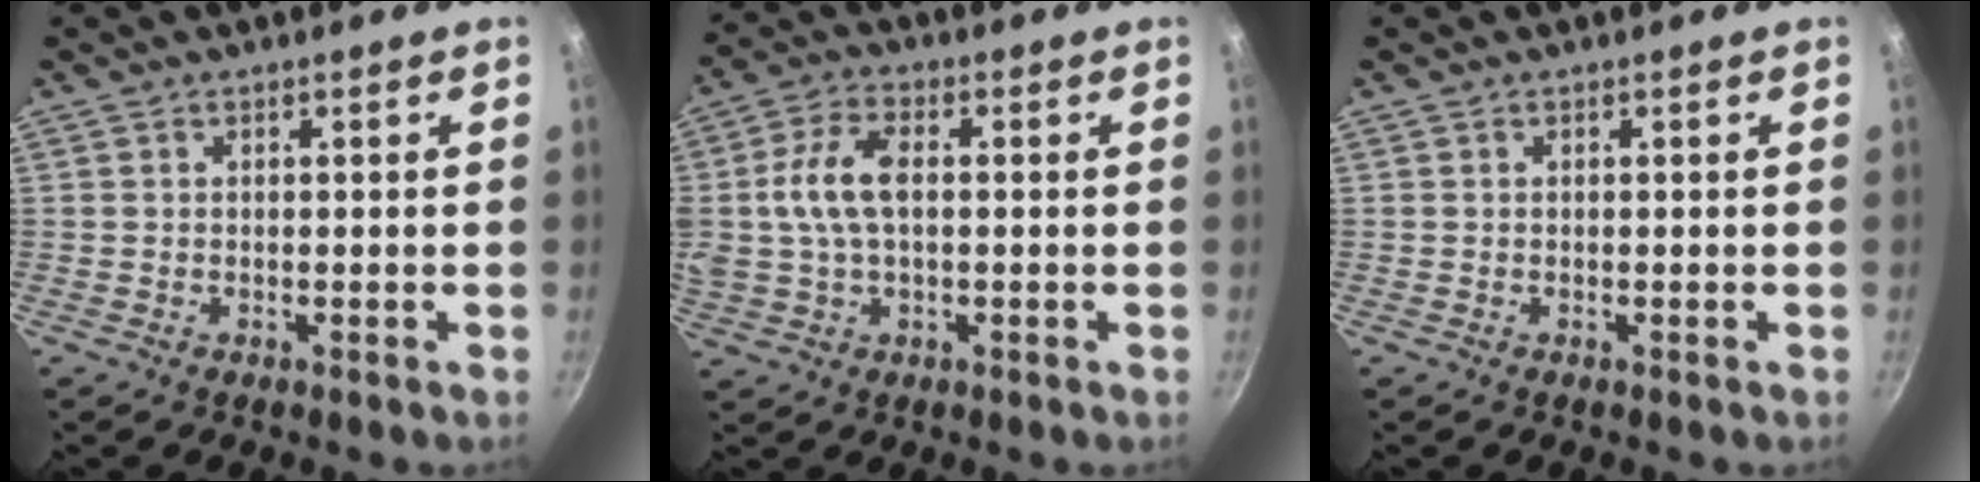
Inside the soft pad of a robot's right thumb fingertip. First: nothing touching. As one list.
[{"total": 10.0, "force": [0.8, 5.5, 8.3], "torque": [-0.165, 0.018, 0.008]}, {"total": 0.0}]